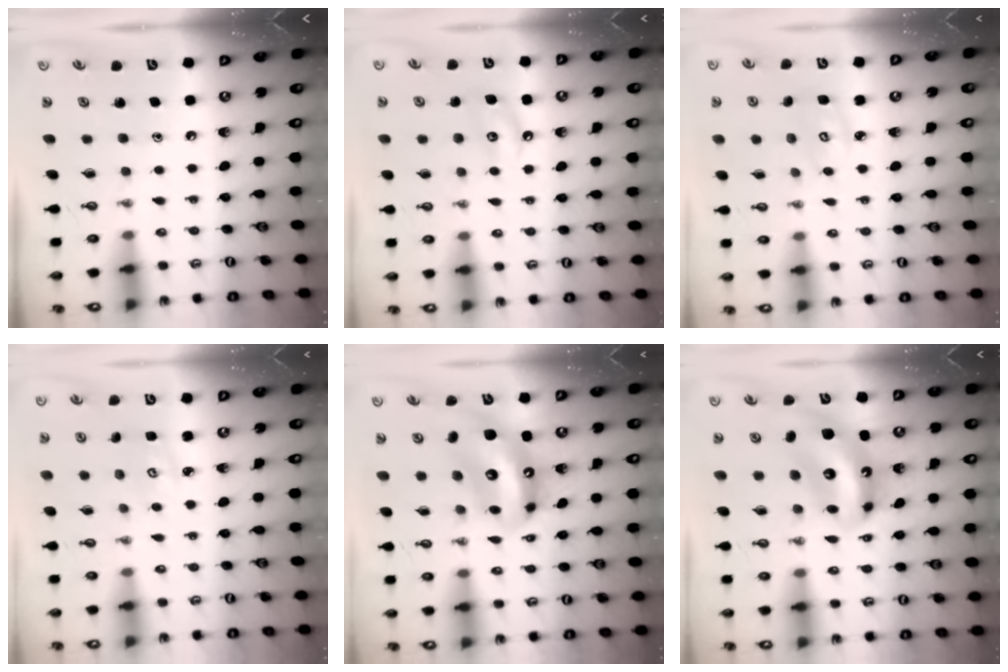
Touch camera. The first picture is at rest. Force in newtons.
{"total": 4.8, "press": 4.8, "slide": 0.2}
{"total": 4.2, "press": 4.2, "slide": 0.4}
{"total": 2.8, "press": 2.8, "slide": 0.2}
{"total": 14.1, "press": 14.0, "slide": 1.2}
{"total": 12.7, "press": 12.6, "slide": 1.3}